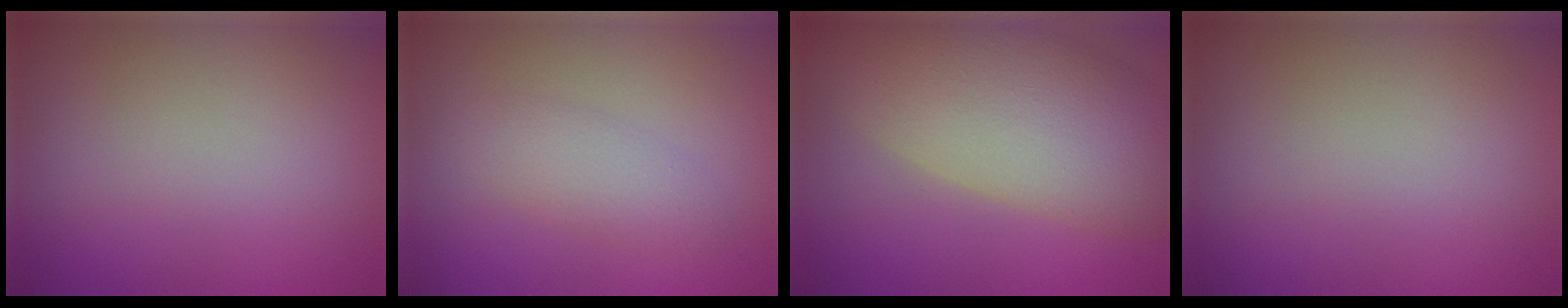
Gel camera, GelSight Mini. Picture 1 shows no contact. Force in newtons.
{"total": 2.4, "press": 2.4, "slide": 0.2}
{"total": 10.7, "press": 10.7, "slide": 0.7}
{"total": 0.0}